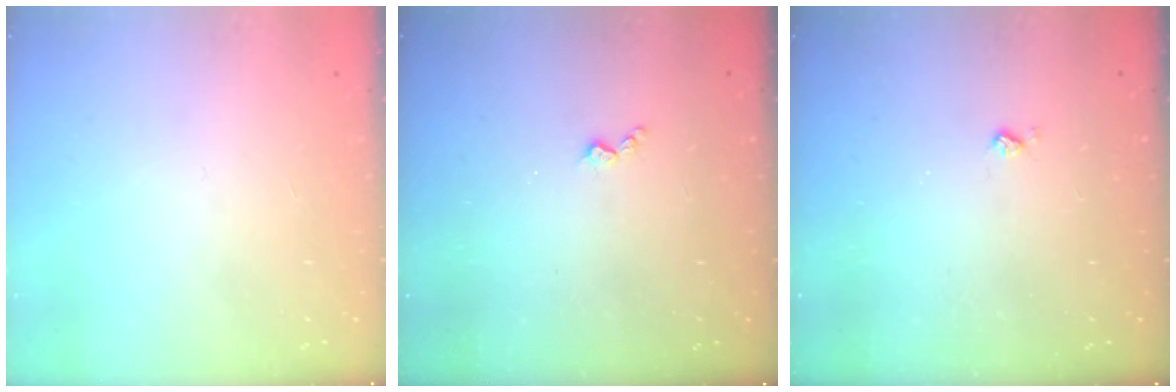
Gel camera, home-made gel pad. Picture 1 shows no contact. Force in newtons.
{"total": 3.0, "press": 2.9, "slide": 0.6}
{"total": 2.2, "press": 2.2, "slide": 0.4}